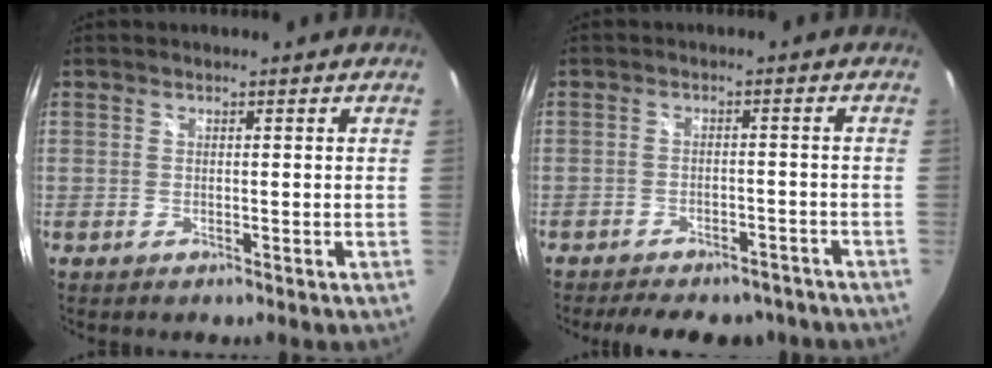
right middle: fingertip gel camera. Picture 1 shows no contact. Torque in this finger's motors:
{"motor_torque": [0.87, -1.03, 0.13, 0.05]}